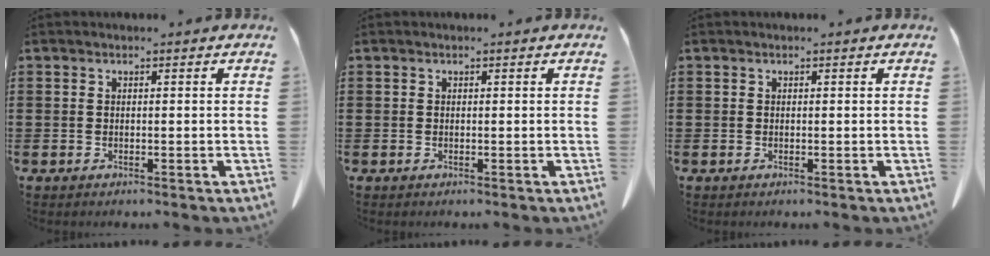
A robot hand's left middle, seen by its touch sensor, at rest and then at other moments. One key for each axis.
{"total": 0.0}
{"total": 0.0}